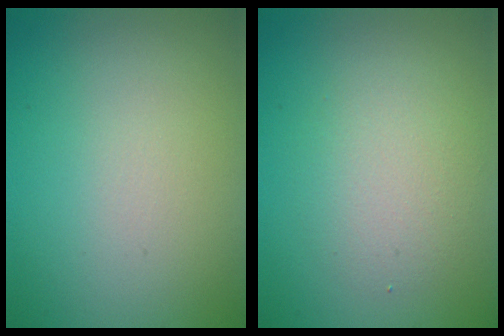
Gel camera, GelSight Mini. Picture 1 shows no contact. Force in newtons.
{"total": 2.9, "press": 2.9, "slide": 0.3}